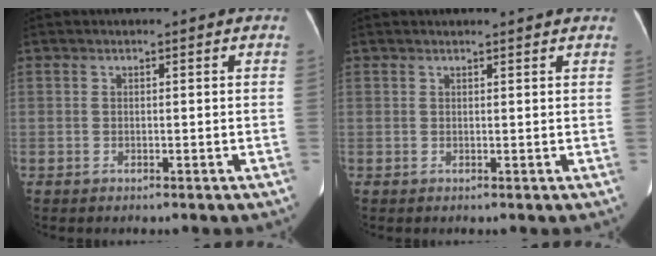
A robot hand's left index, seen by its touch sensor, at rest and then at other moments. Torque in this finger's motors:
{"motor_torque": [0.55, -0.98, 0.09, 0.05]}